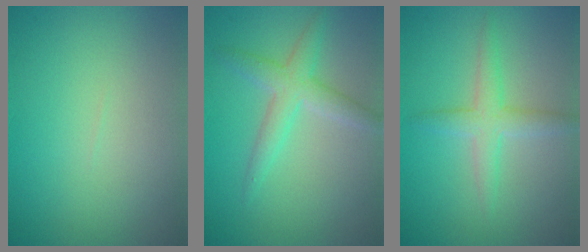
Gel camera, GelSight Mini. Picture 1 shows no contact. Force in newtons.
{"total": 2.9, "press": 2.9, "slide": 0.3}
{"total": 2.7, "press": 2.7, "slide": 0.0}